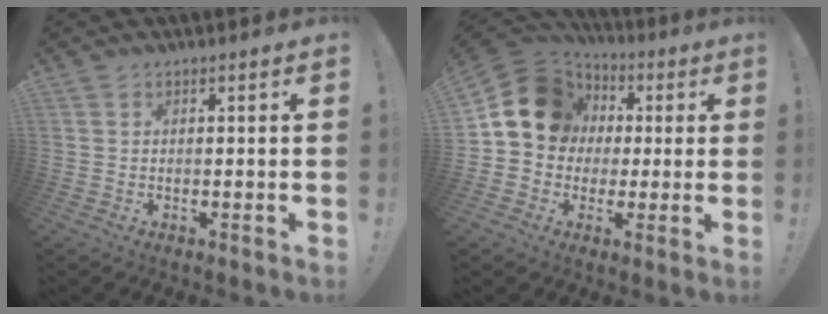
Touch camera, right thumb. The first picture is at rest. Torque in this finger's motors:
{"motor_torque": [0.70, 0.56, 1.17, -0.36, 0.12]}